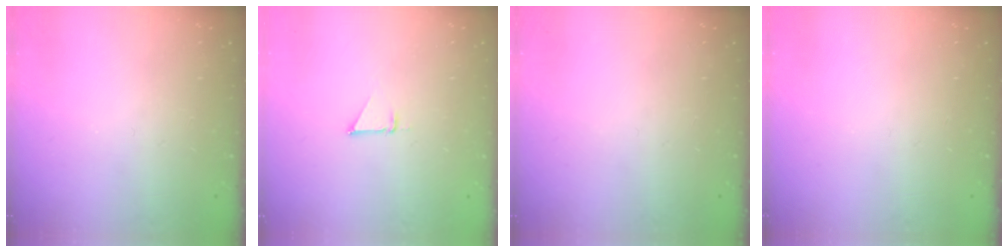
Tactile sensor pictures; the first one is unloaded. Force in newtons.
{"total": 2.5, "press": 2.5, "slide": 0.1}
{"total": 0.0}
{"total": 0.0}